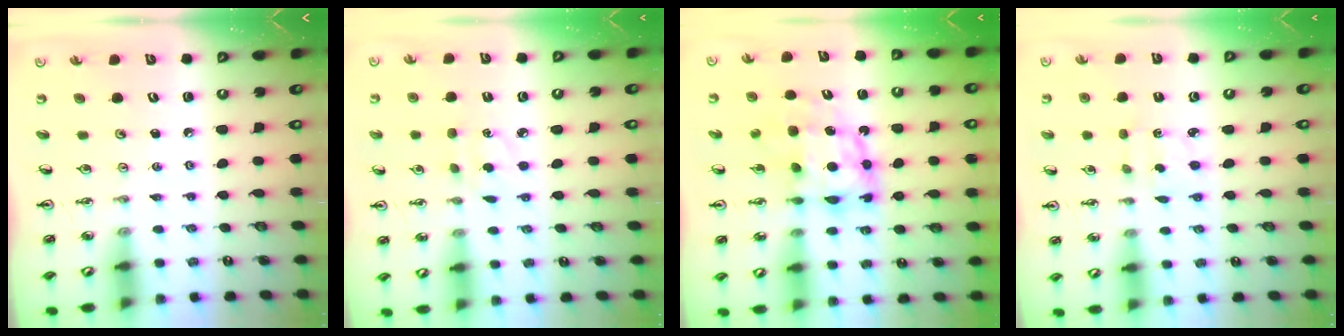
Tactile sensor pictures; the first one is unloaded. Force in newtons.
{"total": 3.9, "press": 3.9, "slide": 0.5}
{"total": 9.5, "press": 9.5, "slide": 0.8}
{"total": 2.1, "press": 2.0, "slide": 0.7}